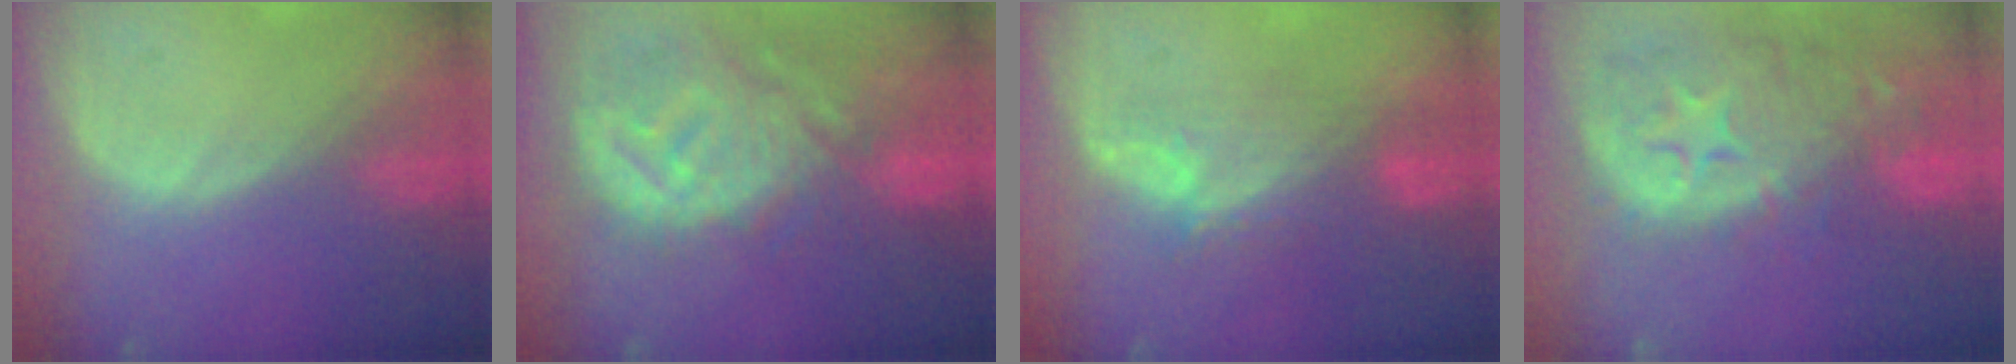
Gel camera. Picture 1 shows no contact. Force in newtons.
{"total": 12.3, "press": 11.0, "slide": 5.5}
{"total": 5.4, "press": 5.3, "slide": 1.5}
{"total": 13.9, "press": 11.1, "slide": 8.3}